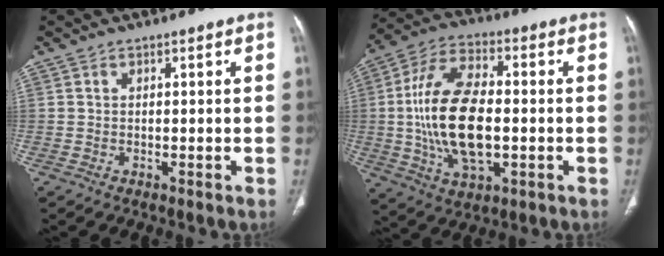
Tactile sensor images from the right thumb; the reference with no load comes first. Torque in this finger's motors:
{"motor_torque": [-0.53, 1.79, 1.56, 0.60, 0.32]}